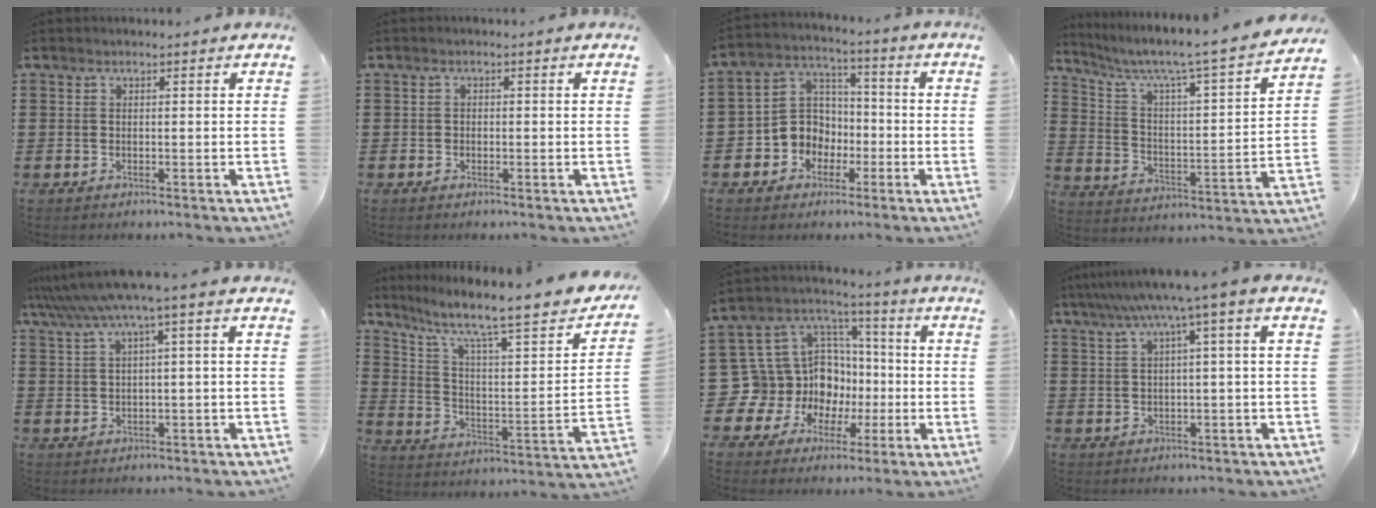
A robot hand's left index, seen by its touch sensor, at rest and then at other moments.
{"total": 0.7, "force": [-0.3, 0.5, 0.2], "torque": [-0.006, 0.000, -0.007]}
{"total": 6.8, "force": [-2.0, 6.4, 1.4], "torque": [-0.068, 0.004, -0.045]}
{"total": 4.7, "force": [3.9, 0.2, 2.7], "torque": [-0.074, -0.043, 0.054]}
{"total": 5.3, "force": [1.9, -0.4, 4.9], "torque": [-0.105, -0.017, 0.029]}
{"total": 9.0, "force": [6.6, 1.3, 5.9], "torque": [-0.127, -0.050, 0.098]}
{"total": 13.4, "force": [-2.6, 12.7, 3.4], "torque": [-0.117, -0.020, -0.020]}
{"total": 5.7, "force": [2.1, -0.7, 5.2], "torque": [-0.103, -0.013, 0.031]}